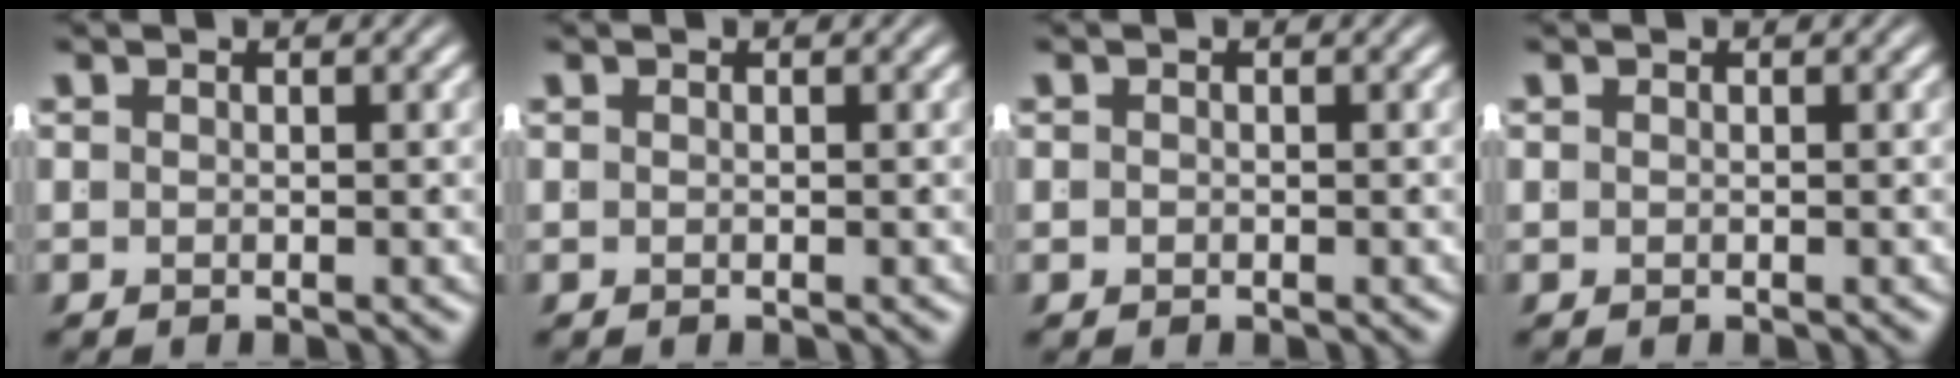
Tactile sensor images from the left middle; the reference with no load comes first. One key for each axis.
{"total": 0.0}
{"total": 0.0}
{"total": 0.0}